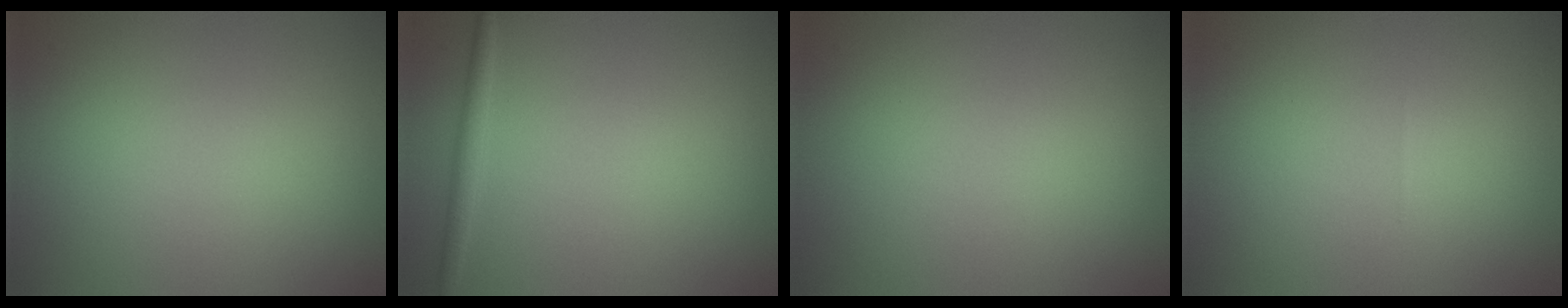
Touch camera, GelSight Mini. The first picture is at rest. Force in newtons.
{"total": 1.3, "press": 1.3, "slide": 0.1}
{"total": 0.0}
{"total": 0.0}